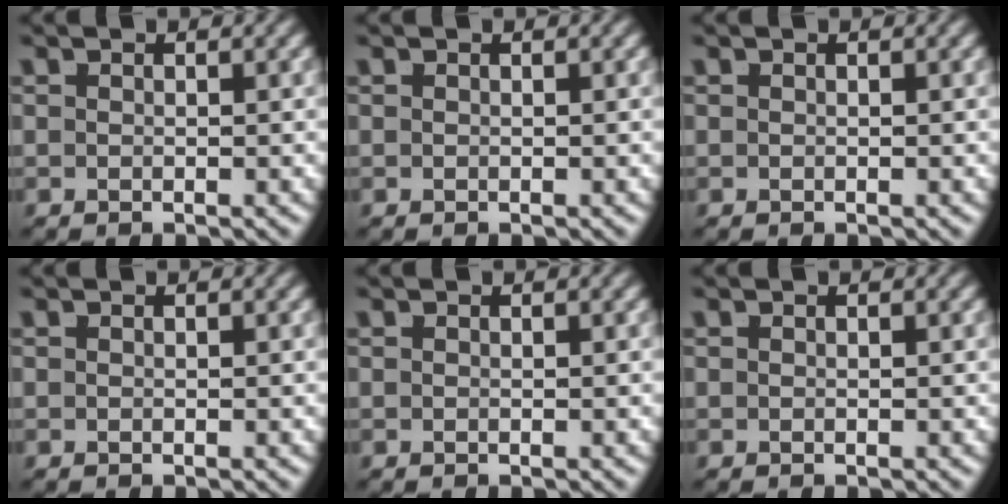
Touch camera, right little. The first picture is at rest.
{"total": 0.0}
{"total": 0.0}
{"total": 0.0}
{"total": 0.0}
{"total": 0.0}